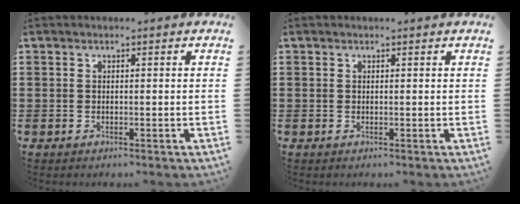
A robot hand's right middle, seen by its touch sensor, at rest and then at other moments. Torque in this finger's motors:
{"motor_torque": [0.00, 0.00, 0.01, 0.00]}